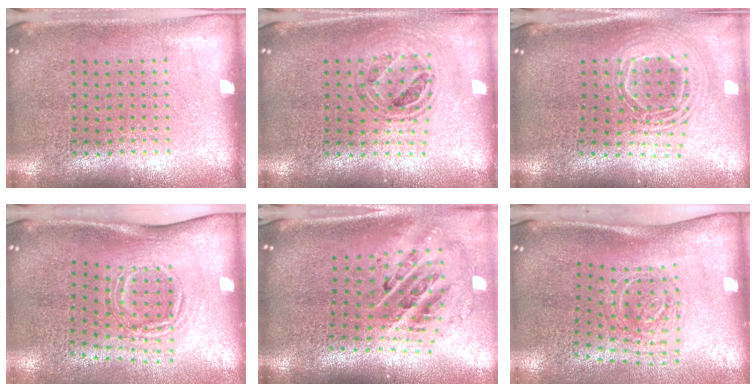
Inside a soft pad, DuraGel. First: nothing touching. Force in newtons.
{"total": 0.8, "press": 0.8, "slide": 0.1}
{"total": 2.2, "press": 1.7, "slide": 1.5}
{"total": 1.8, "press": 1.1, "slide": 1.4}
{"total": 2.5, "press": 1.8, "slide": 1.8}
{"total": 1.9, "press": 1.3, "slide": 1.4}